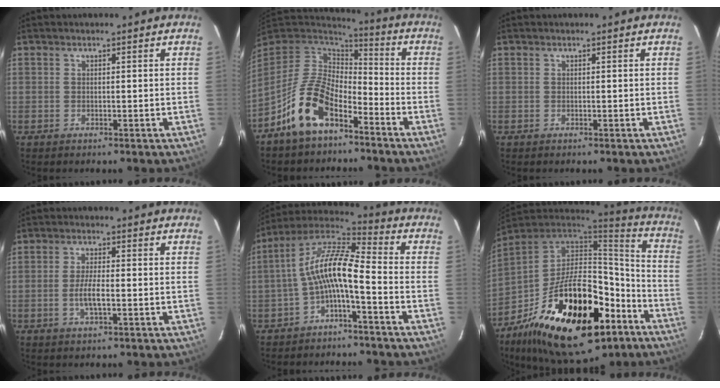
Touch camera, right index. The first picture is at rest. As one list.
[{"total": 13.9, "force": [-8.0, 6.9, 9.1], "torque": [-0.188, 0.002, -0.151]}, {"total": 0.0}, {"total": 4.1, "force": [-1.2, 0.9, 3.8], "torque": [-0.078, 0.000, -0.023]}, {"total": 11.9, "force": [-2.8, 2.4, 11.3], "torque": [-0.230, 0.020, -0.060]}, {"total": 32.1, "force": [-16.1, 15.3, 23.1], "torque": [-0.411, 0.003, -0.235]}]